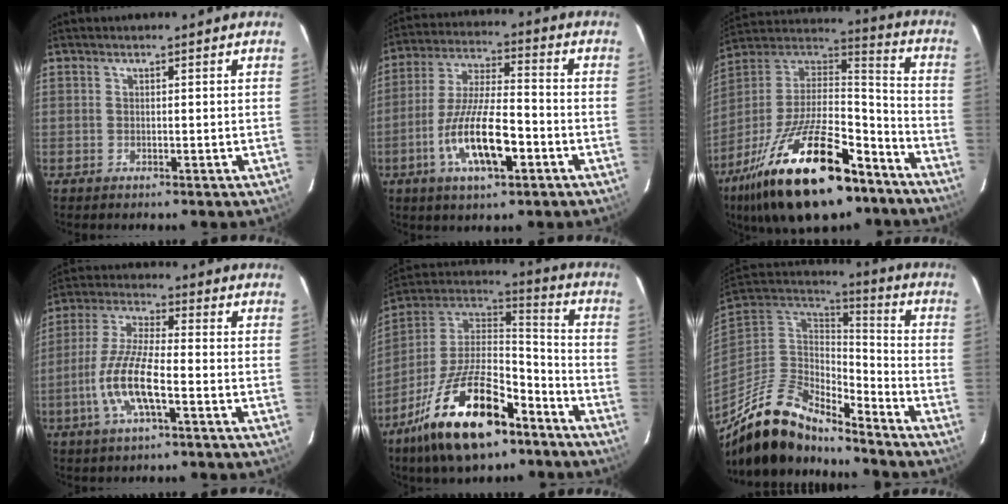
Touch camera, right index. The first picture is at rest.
{"total": 13.9, "force": [-5.5, 4.0, 12.1], "torque": [-0.248, -0.011, -0.098]}
{"total": 28.9, "force": [-17.5, 11.5, 19.9], "torque": [-0.377, -0.017, -0.281]}
{"total": 11.4, "force": [-4.0, 2.8, 10.3], "torque": [-0.220, -0.006, -0.079]}
{"total": 23.5, "force": [-13.4, 10.0, 16.5], "torque": [-0.322, -0.014, -0.228]}
{"total": 18.9, "force": [-15.3, 6.2, 9.2], "torque": [-0.196, -0.015, -0.285]}